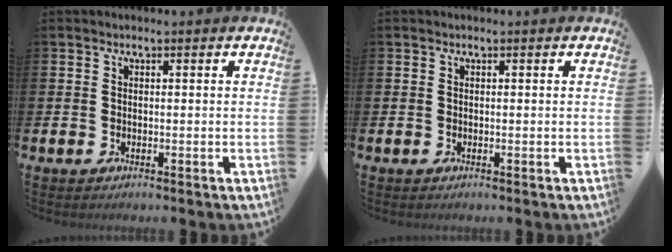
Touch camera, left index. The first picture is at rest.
{"total": 0.0}